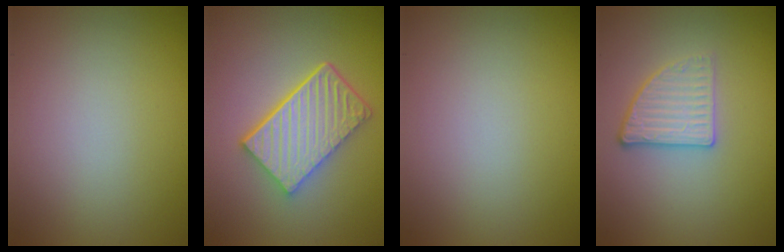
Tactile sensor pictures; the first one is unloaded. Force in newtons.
{"total": 6.1, "press": 4.3, "slide": 4.2}
{"total": 0.0}
{"total": 2.6, "press": 2.4, "slide": 1.0}